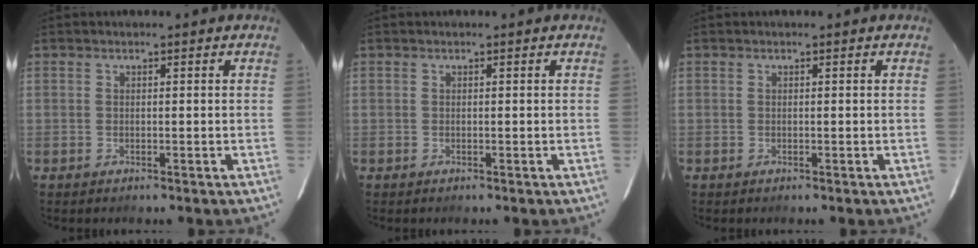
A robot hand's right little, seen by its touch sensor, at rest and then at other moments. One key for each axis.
{"total": 0.0}
{"total": 0.0}